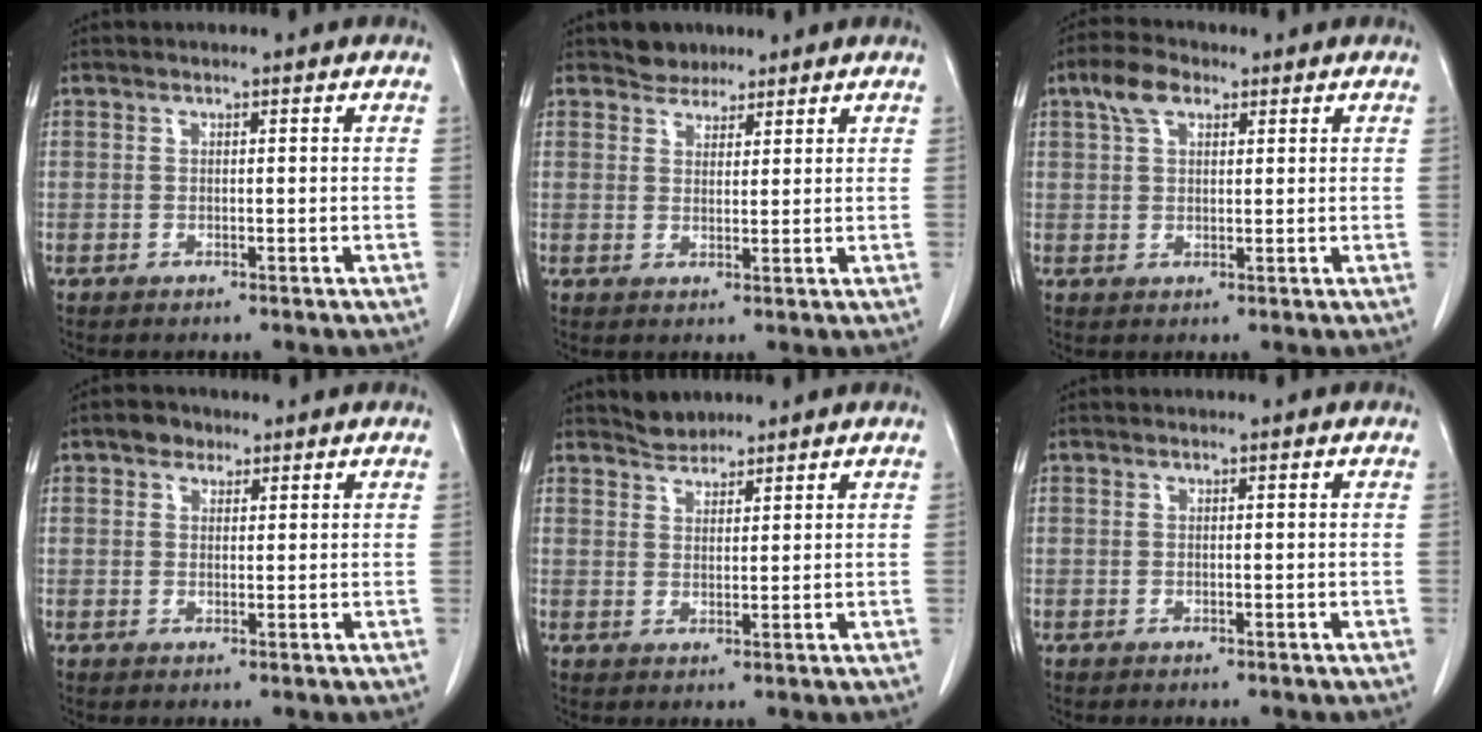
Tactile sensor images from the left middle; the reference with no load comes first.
{"total": 3.0, "force": [2.5, 1.6, 0.1], "torque": [-0.001, 0.005, 0.041]}
{"total": 4.6, "force": [2.5, 2.3, 3.1], "torque": [-0.068, 0.016, 0.049]}
{"total": 2.4, "force": [1.5, 1.7, 0.8], "torque": [-0.014, 0.006, 0.022]}
{"total": 2.6, "force": [2.5, 0.7, -0.1], "torque": [-0.002, 0.004, 0.046]}
{"total": 0.0}